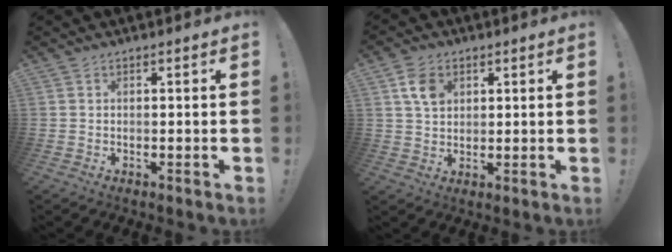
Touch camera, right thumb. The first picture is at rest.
{"total": 7.2, "force": [2.9, 5.2, 4.0], "torque": [-0.065, 0.000, 0.056]}